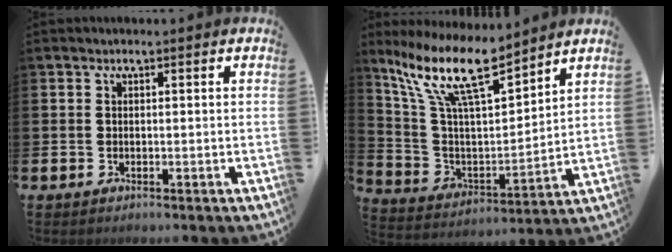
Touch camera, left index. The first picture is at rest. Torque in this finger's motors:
{"motor_torque": [0.55, -1.59, 1.05, 0.21]}